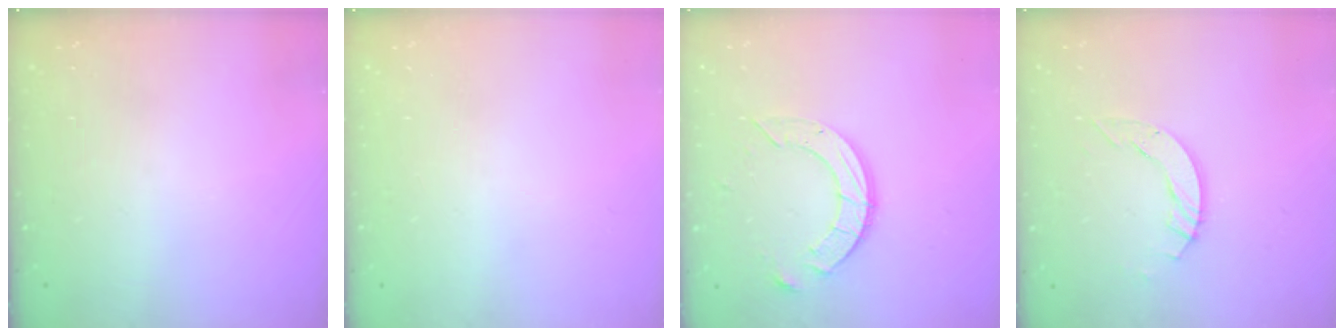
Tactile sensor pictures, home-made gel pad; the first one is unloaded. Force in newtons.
{"total": 0.0}
{"total": 9.8, "press": 9.8, "slide": 0.9}
{"total": 5.0, "press": 5.0, "slide": 0.2}